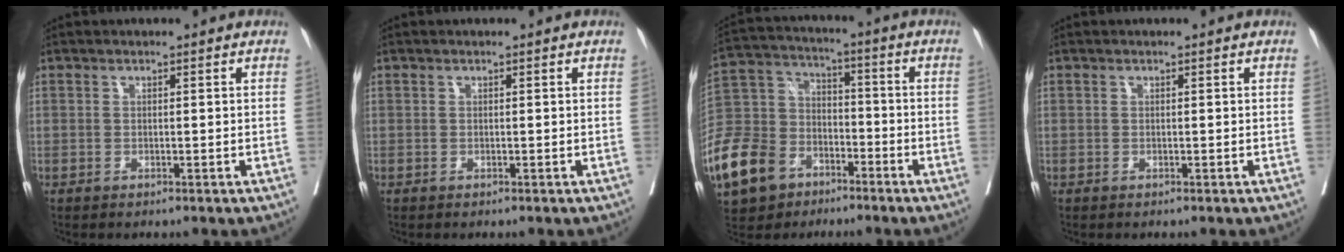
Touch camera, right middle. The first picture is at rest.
{"total": 0.0}
{"total": 16.4, "force": [-9.1, 11.0, 8.0], "torque": [-0.199, -0.001, -0.170]}
{"total": 0.0}